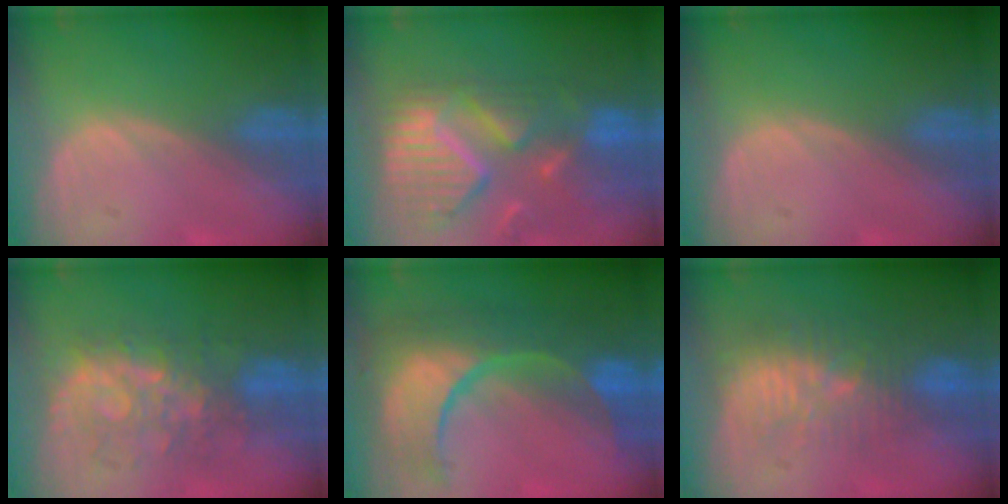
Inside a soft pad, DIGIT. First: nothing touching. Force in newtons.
{"total": 12.9, "press": 10.9, "slide": 6.9}
{"total": 0.0}
{"total": 8.3, "press": 8.3, "slide": 0.9}
{"total": 12.1, "press": 12.0, "slide": 1.4}
{"total": 9.3, "press": 8.7, "slide": 3.4}